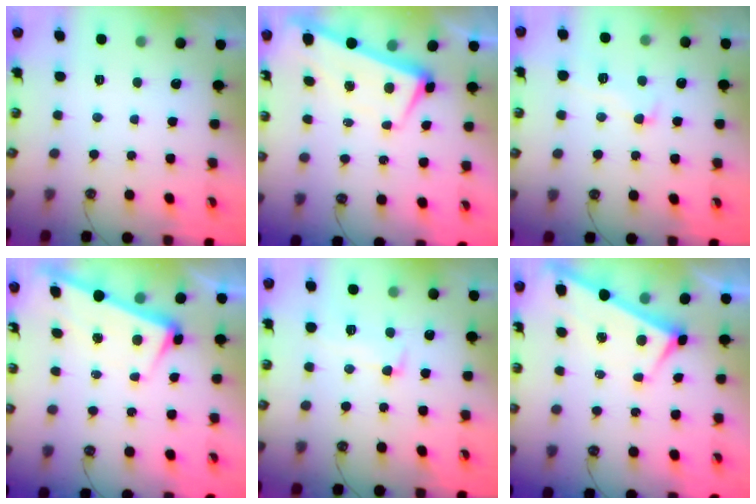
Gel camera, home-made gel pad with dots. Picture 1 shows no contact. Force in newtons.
{"total": 2.5, "press": 1.9, "slide": 1.7}
{"total": 1.7, "press": 1.4, "slide": 0.9}
{"total": 3.1, "press": 3.0, "slide": 0.8}
{"total": 1.7, "press": 1.4, "slide": 1.1}
{"total": 3.4, "press": 3.4, "slide": 0.2}